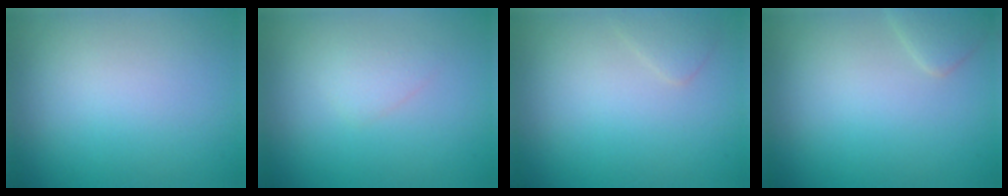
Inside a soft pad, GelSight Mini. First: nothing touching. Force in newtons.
{"total": 1.1, "press": 1.1, "slide": 0.0}
{"total": 1.1, "press": 1.1, "slide": 0.0}
{"total": 1.4, "press": 1.4, "slide": 0.1}